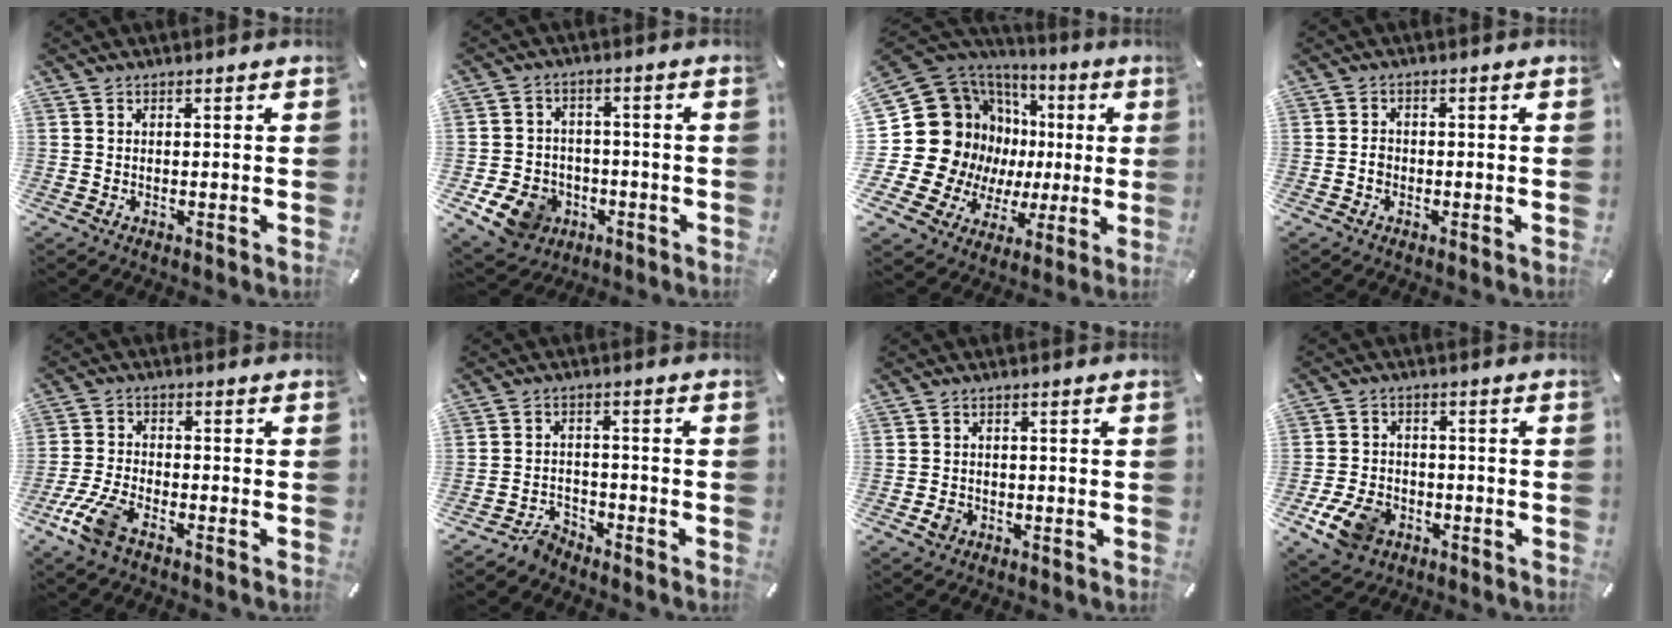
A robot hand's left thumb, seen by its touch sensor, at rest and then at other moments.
{"total": 9.6, "force": [-4.2, 7.8, 3.6], "torque": [-0.079, 0.034, -0.072]}
{"total": 22.7, "force": [4.4, 18.8, 12.0], "torque": [-0.233, -0.057, 0.120]}
{"total": 1.8, "force": [-0.6, 1.4, 0.8], "torque": [-0.016, 0.006, -0.014]}
{"total": 7.5, "force": [-4.6, 3.2, 5.1], "torque": [-0.120, 0.007, -0.088]}
{"total": 4.6, "force": [-4.1, 1.9, 0.9], "torque": [-0.026, 0.021, -0.081]}
{"total": 2.7, "force": [-0.9, 2.3, 1.1], "torque": [-0.017, 0.006, -0.017]}
{"total": 9.2, "force": [-4.1, 6.8, 4.7], "torque": [-0.099, 0.019, -0.075]}